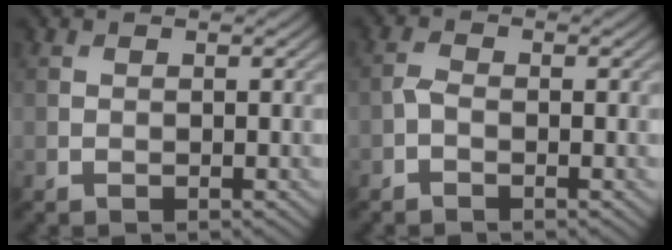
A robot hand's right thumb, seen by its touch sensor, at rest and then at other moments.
{"total": 1.5, "force": [-0.8, 0.7, 1.1], "torque": [-0.026, 0.002, -0.021]}